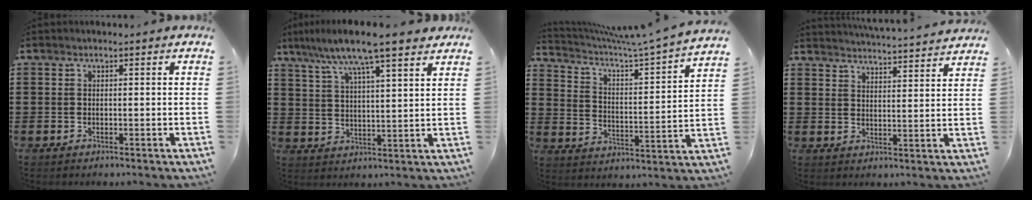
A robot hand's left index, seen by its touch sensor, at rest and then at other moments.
{"total": 8.5, "force": [7.0, 0.1, 4.8], "torque": [-0.115, -0.024, 0.121]}
{"total": 4.9, "force": [4.2, -0.7, 2.5], "torque": [-0.069, -0.047, 0.059]}
{"total": 4.0, "force": [4.0, -0.7, 0.1], "torque": [-0.019, -0.030, 0.067]}